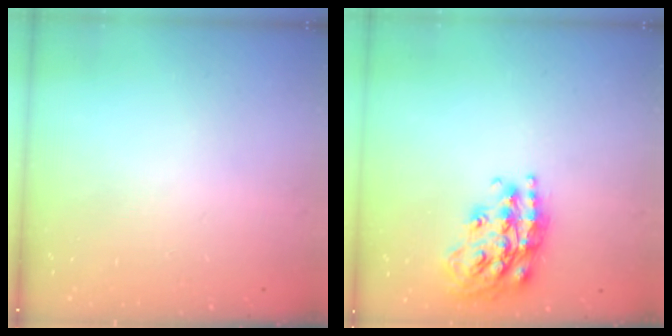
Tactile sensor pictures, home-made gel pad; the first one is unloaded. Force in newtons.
{"total": 19.4, "press": 19.4, "slide": 1.4}